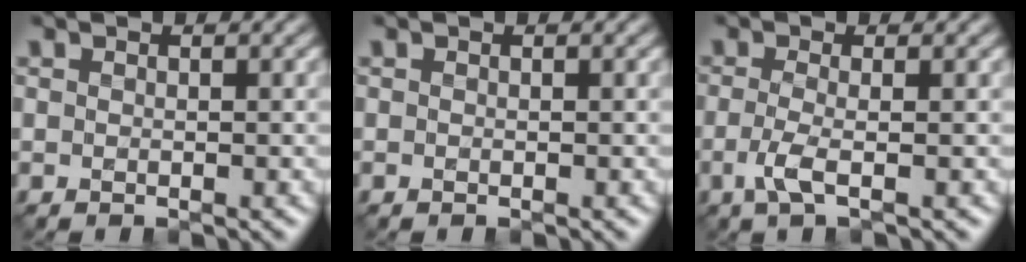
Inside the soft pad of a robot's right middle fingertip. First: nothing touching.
{"total": 0.0}
{"total": 2.5, "force": [-0.8, 0.6, 2.3], "torque": [-0.051, -0.005, -0.023]}